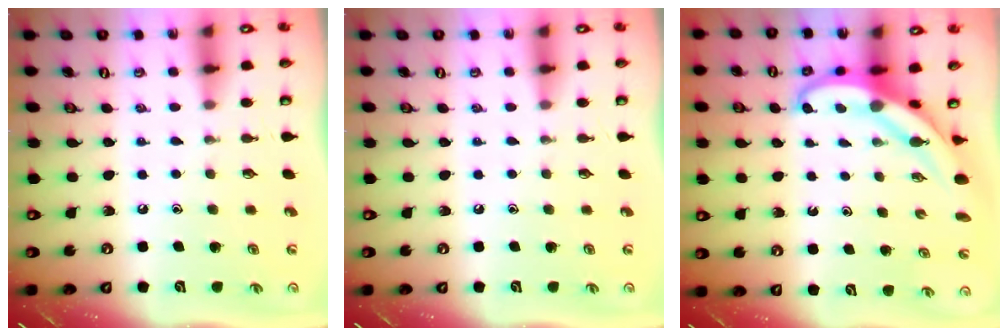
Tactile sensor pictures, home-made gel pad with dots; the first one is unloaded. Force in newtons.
{"total": 0.0}
{"total": 6.9, "press": 6.8, "slide": 0.6}